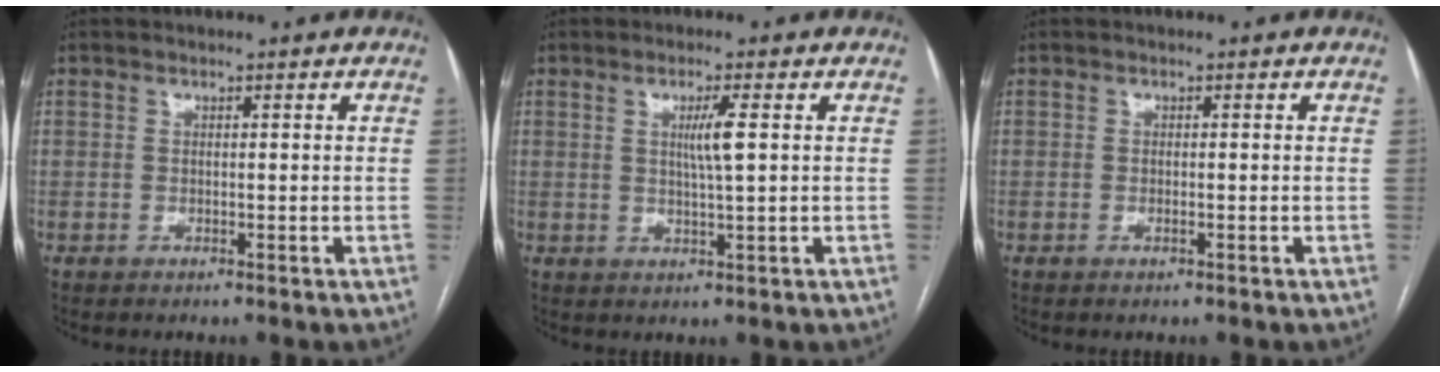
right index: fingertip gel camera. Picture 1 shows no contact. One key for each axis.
{"total": 3.6, "fx": 0.8, "fy": -0.3, "fz": 3.5, "tx": -0.065, "ty": -0.004, "tz": 0.014}
{"total": 0.5, "fx": -0.3, "fy": 0.1, "fz": 0.4, "tx": -0.011, "ty": -0.001, "tz": -0.003}